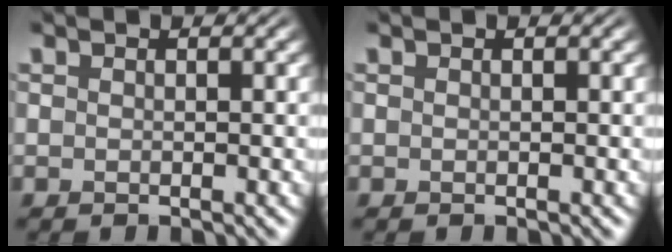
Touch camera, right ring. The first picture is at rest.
{"total": 0.0}